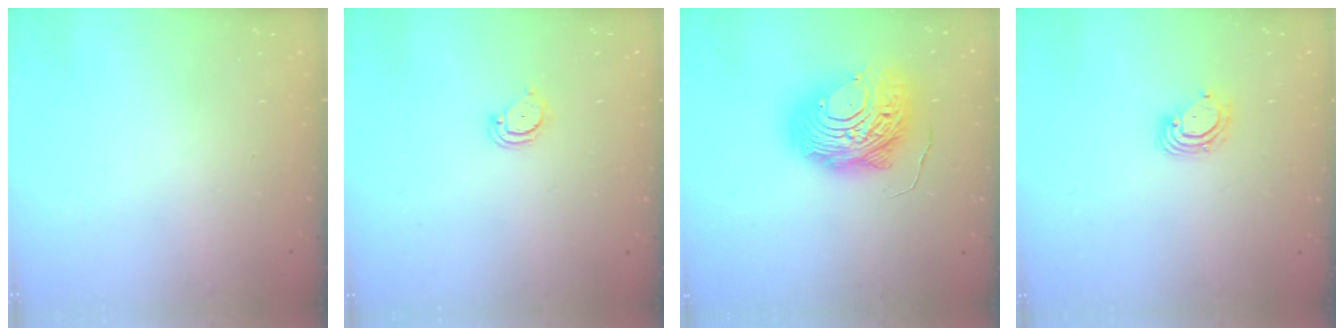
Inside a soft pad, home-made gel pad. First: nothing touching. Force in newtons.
{"total": 2.4, "press": 2.4, "slide": 0.2}
{"total": 17.5, "press": 17.5, "slide": 1.5}
{"total": 5.2, "press": 5.2, "slide": 0.6}